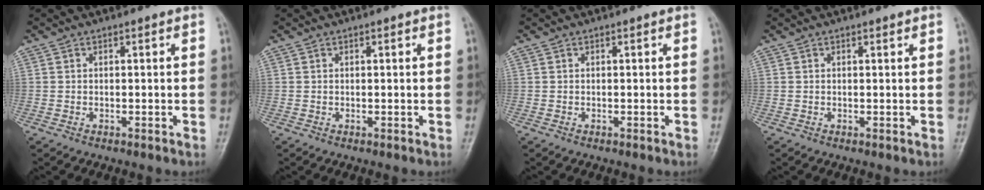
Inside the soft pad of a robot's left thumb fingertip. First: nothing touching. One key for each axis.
{"total": 0.6, "fx": 0.2, "fy": 0.2, "fz": 0.5, "tx": -0.008, "ty": 0.000, "tz": 0.002}
{"total": 0.0}
{"total": 0.6, "fx": 0.4, "fy": 0.2, "fz": 0.4, "tx": -0.006, "ty": -0.001, "tz": 0.004}